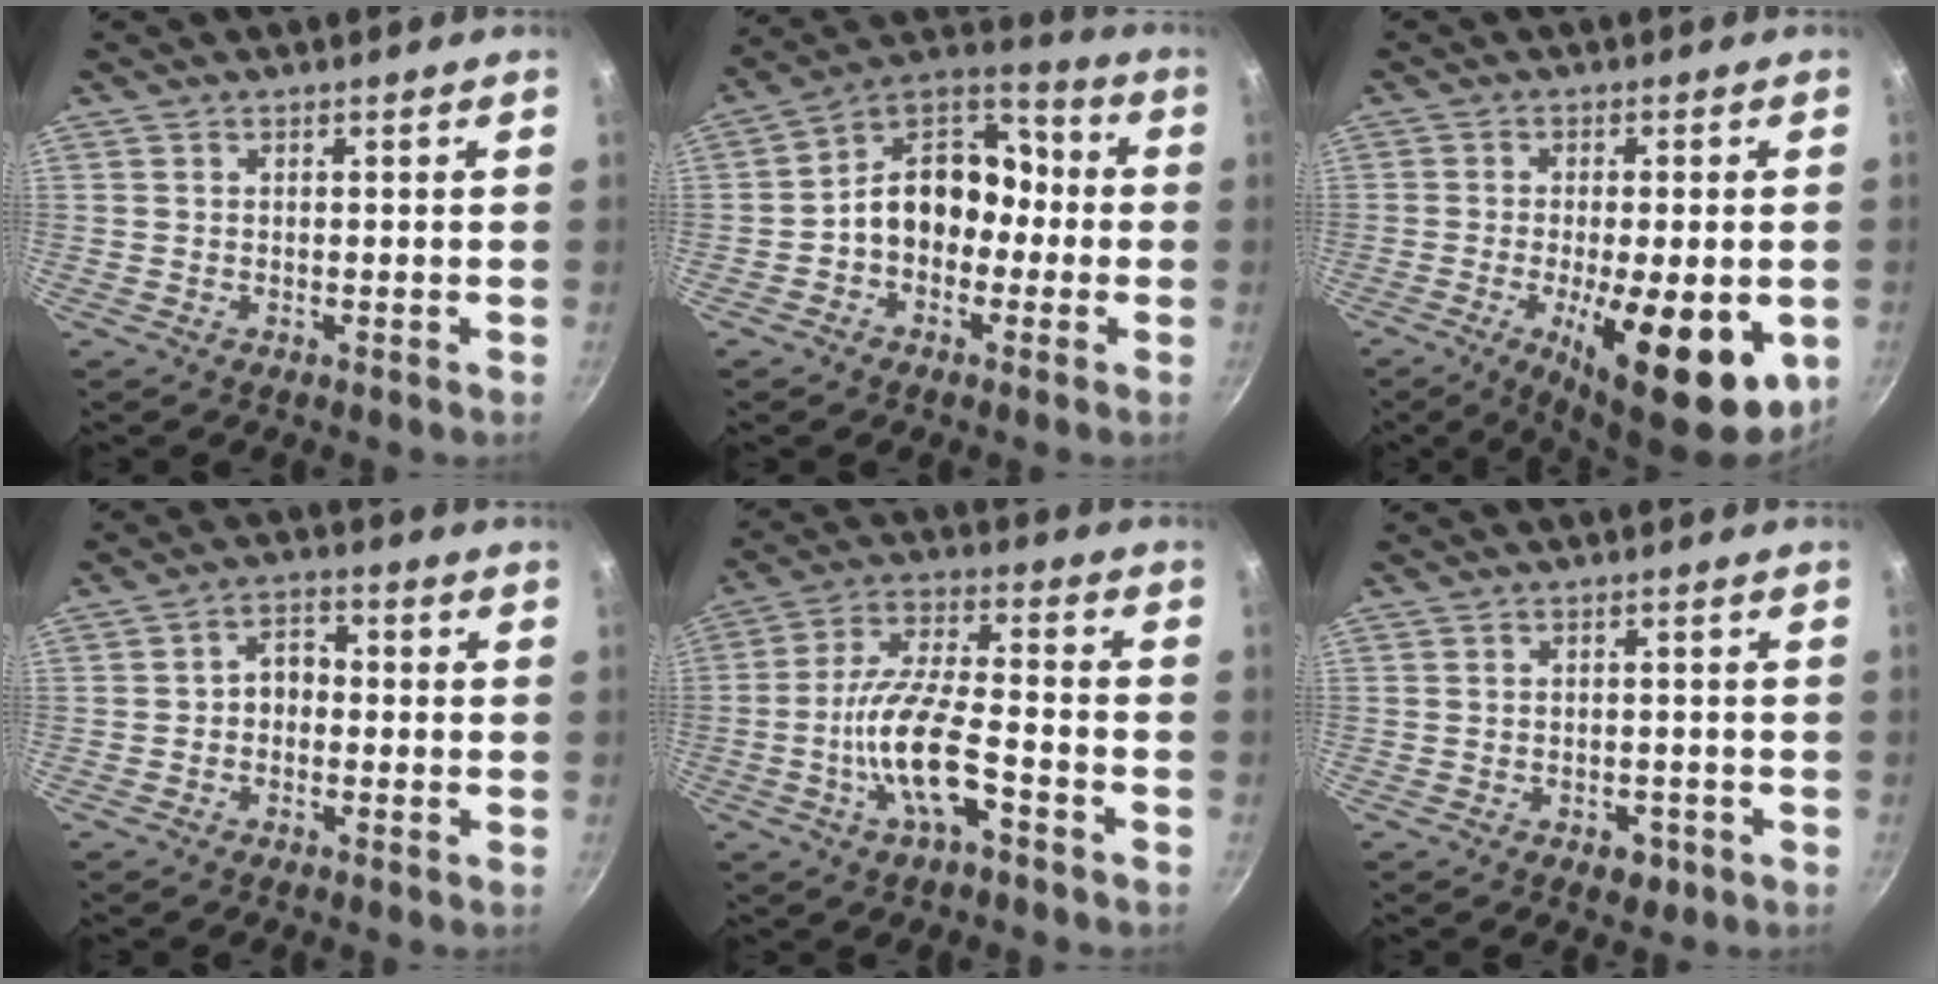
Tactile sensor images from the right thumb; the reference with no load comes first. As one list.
[{"total": 14.3, "force": [-1.6, 10.3, 9.7], "torque": [-0.115, 0.051, -0.042]}, {"total": 18.6, "force": [-5.6, 6.4, 16.6], "torque": [-0.204, -0.019, -0.060]}, {"total": 4.5, "force": [-0.7, 3.4, 3.0], "torque": [-0.028, 0.021, -0.024]}, {"total": 12.7, "force": [-4.5, 4.5, 11.0], "torque": [-0.219, 0.040, -0.083]}, {"total": 2.8, "force": [-1.5, 1.9, 1.5], "torque": [-0.008, 0.007, -0.016]}]